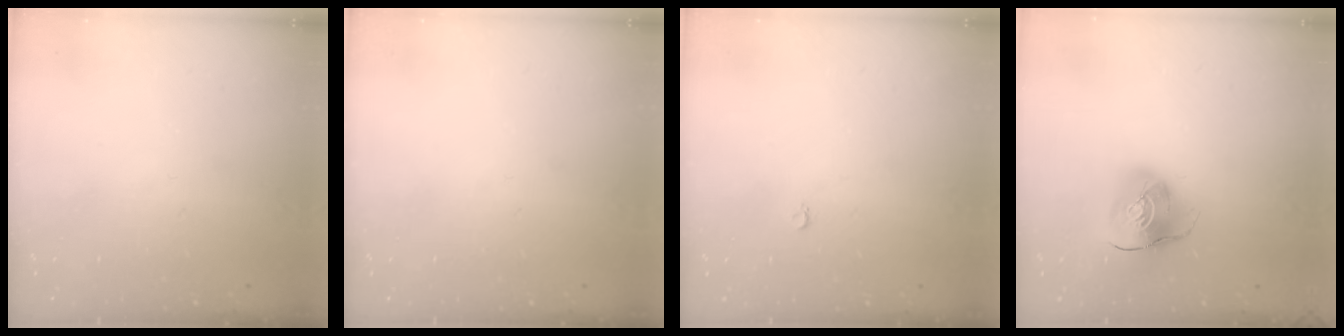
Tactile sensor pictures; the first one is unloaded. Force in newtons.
{"total": 0.0}
{"total": 2.6, "press": 2.6, "slide": 0.3}
{"total": 10.6, "press": 10.5, "slide": 1.5}